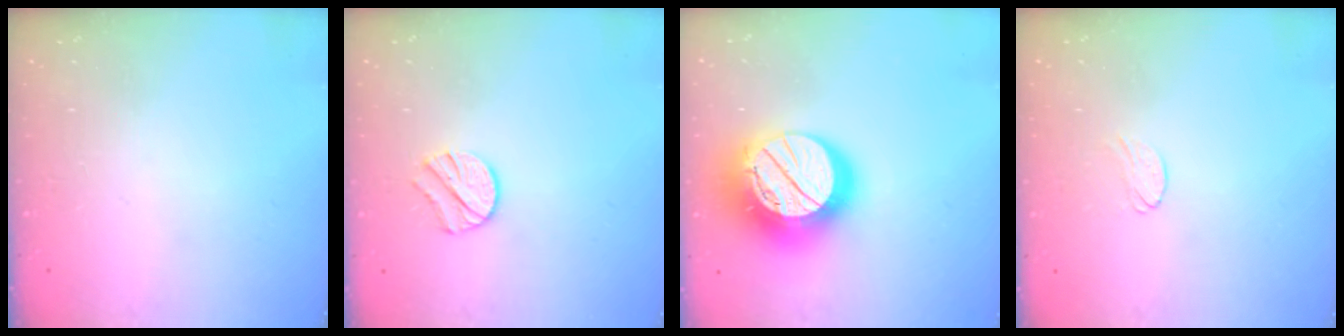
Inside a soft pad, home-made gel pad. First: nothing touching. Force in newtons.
{"total": 7.9, "press": 7.9, "slide": 0.1}
{"total": 24.1, "press": 24.1, "slide": 1.9}
{"total": 4.7, "press": 4.6, "slide": 0.4}